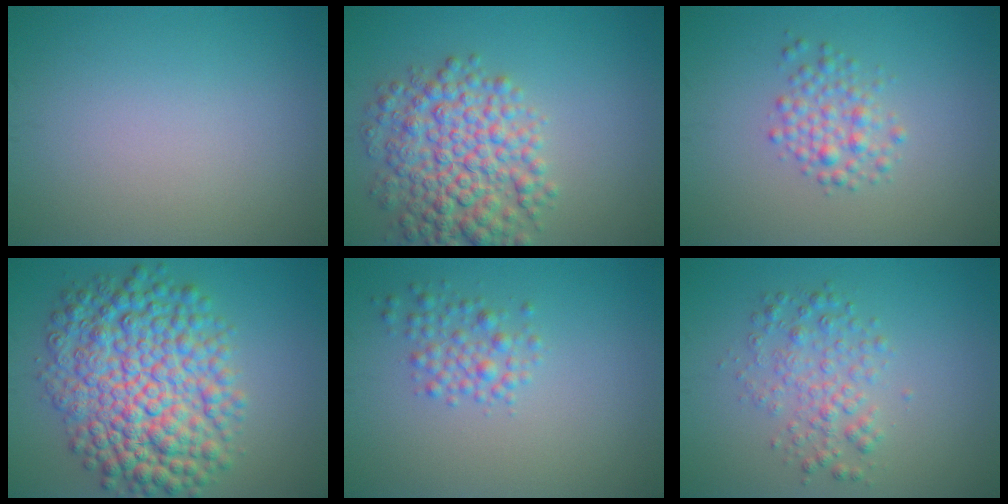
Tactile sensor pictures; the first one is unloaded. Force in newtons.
{"total": 7.3, "press": 7.3, "slide": 0.1}
{"total": 2.4, "press": 2.4, "slide": 0.1}
{"total": 10.8, "press": 10.8, "slide": 0.1}
{"total": 2.3, "press": 2.3, "slide": 0.1}
{"total": 3.0, "press": 3.0, "slide": 0.1}